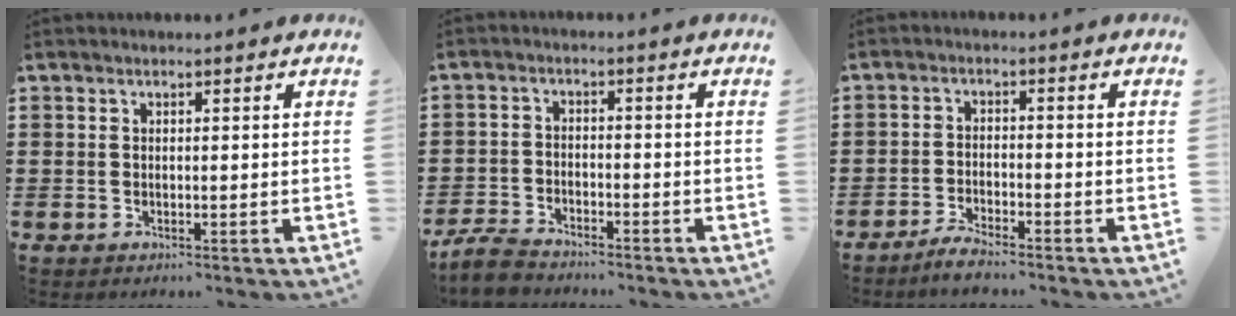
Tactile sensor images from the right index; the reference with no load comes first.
{"total": 4.0, "force": [-3.8, 0.9, 0.9], "torque": [-0.038, 0.002, -0.083]}
{"total": 2.8, "force": [-2.8, 0.1, 0.5], "torque": [-0.012, 0.008, -0.056]}